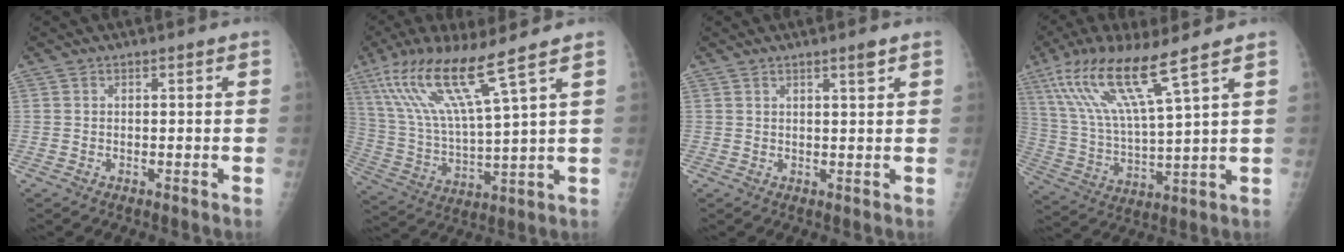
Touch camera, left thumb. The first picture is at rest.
{"total": 16.3, "force": [9.5, 1.3, 13.2], "torque": [-0.269, -0.039, 0.188]}
{"total": 2.0, "force": [1.3, 0.1, 1.5], "torque": [-0.023, -0.009, 0.023]}
{"total": 15.8, "force": [9.3, 1.8, 12.6], "torque": [-0.260, -0.036, 0.185]}